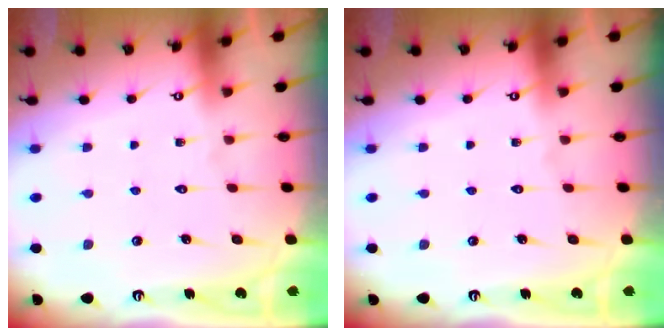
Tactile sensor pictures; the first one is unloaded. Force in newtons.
{"total": 0.0}